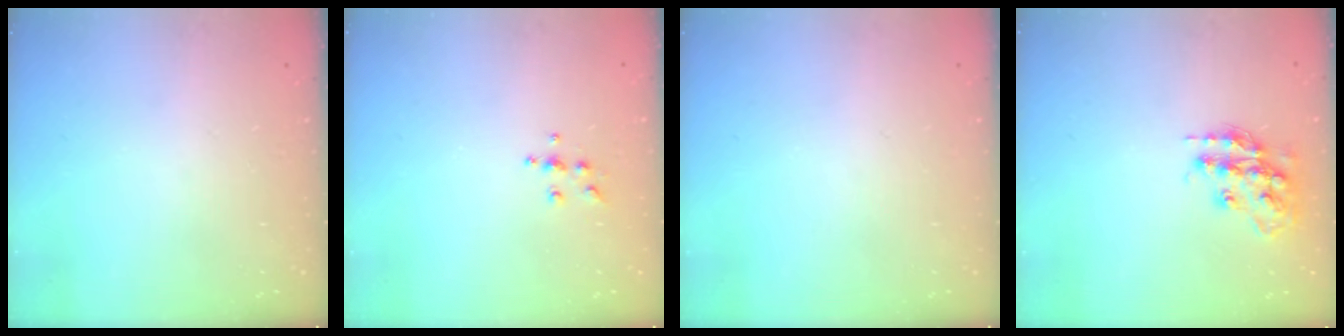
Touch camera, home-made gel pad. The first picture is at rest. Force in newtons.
{"total": 5.0, "press": 5.0, "slide": 0.5}
{"total": 0.0}
{"total": 14.9, "press": 14.8, "slide": 0.9}